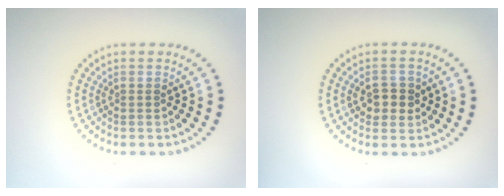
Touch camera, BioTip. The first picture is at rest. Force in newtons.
{"total": 2.7, "press": 2.6, "slide": 0.5}